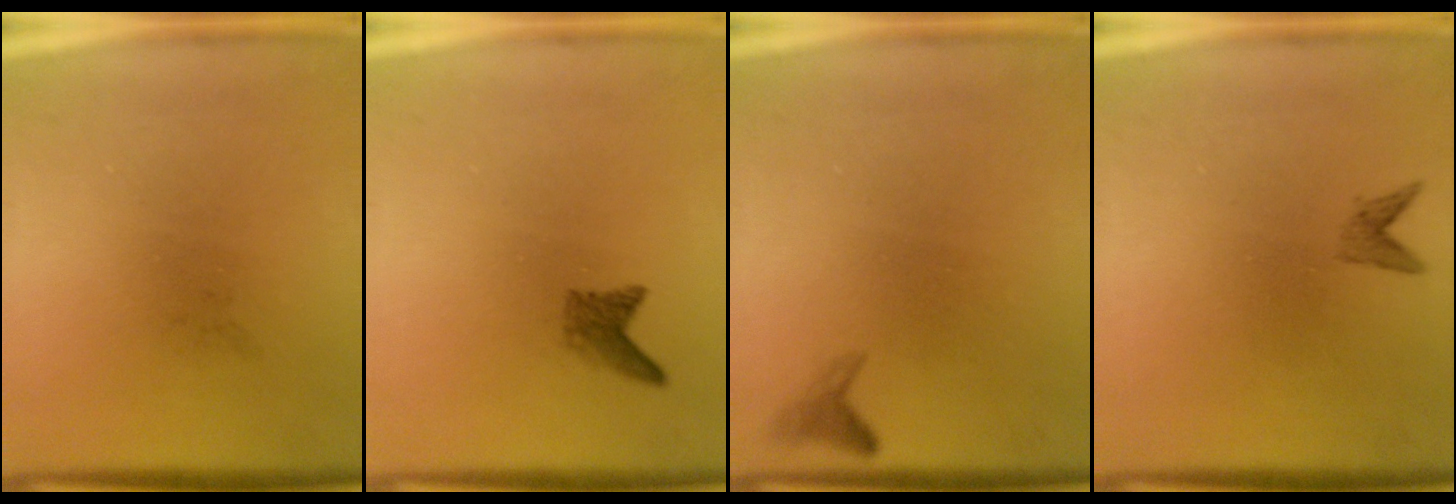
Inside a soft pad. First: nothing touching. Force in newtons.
{"total": 1.7}
{"total": 1.0}
{"total": 1.1}